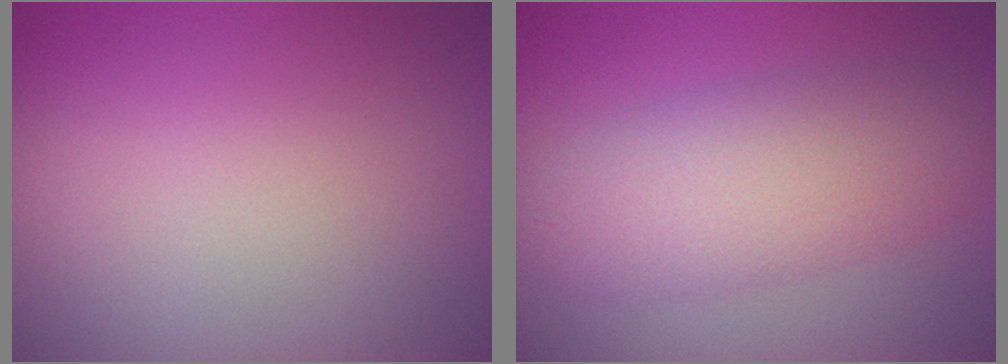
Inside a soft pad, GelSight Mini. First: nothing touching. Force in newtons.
{"total": 5.4, "press": 5.4, "slide": 0.1}